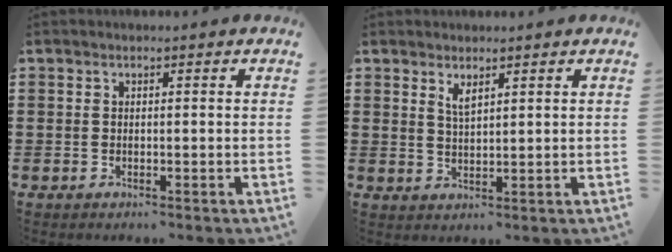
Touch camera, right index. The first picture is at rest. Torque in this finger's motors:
{"motor_torque": [0.05, -0.05, 0.05, 0.06]}